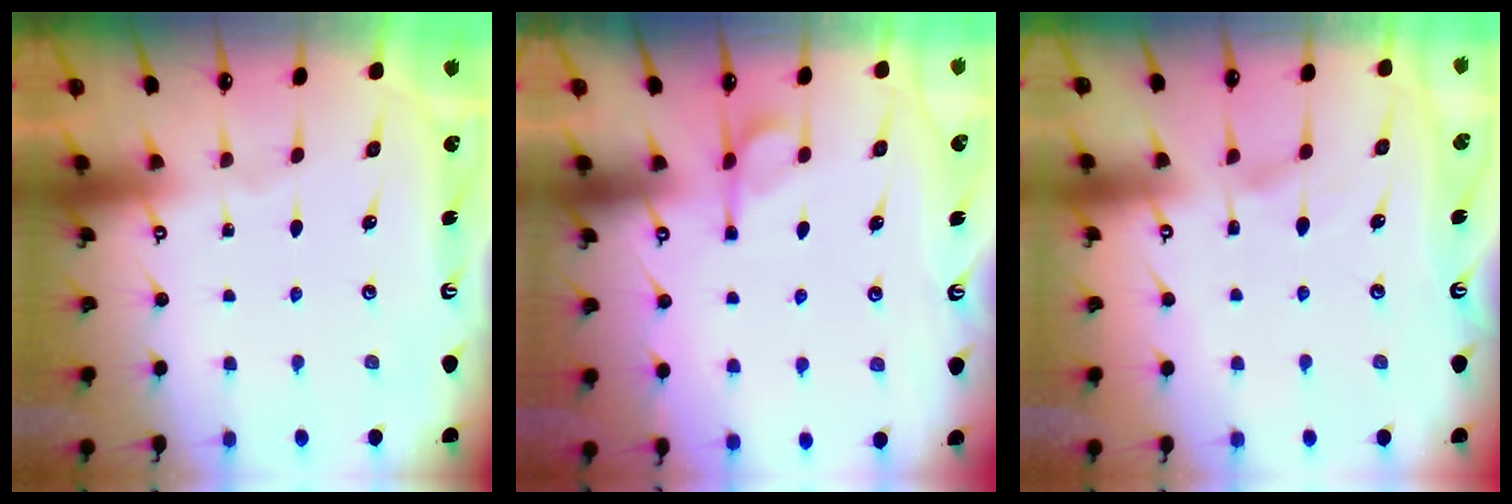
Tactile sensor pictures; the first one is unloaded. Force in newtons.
{"total": 4.1, "press": 4.1, "slide": 0.6}
{"total": 4.7, "press": 4.7, "slide": 0.5}